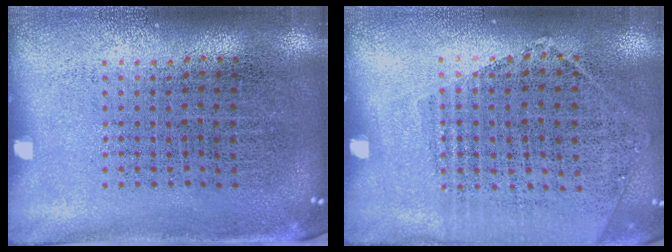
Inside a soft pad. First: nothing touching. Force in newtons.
{"total": 1.2, "press": 1.0, "slide": 0.6}